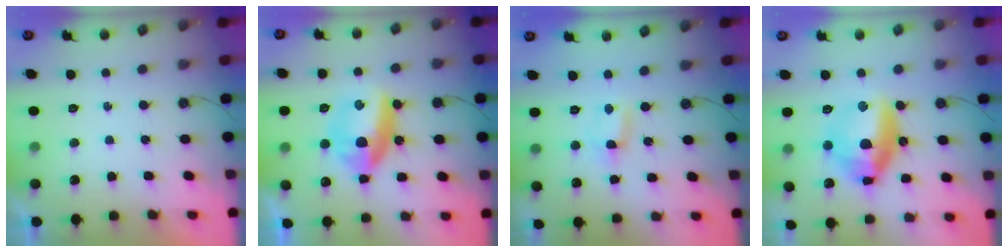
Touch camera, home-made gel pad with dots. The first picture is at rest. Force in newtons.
{"total": 13.6, "press": 13.5, "slide": 0.6}
{"total": 0.6, "press": 0.3, "slide": 0.6}
{"total": 15.9, "press": 15.7, "slide": 2.4}